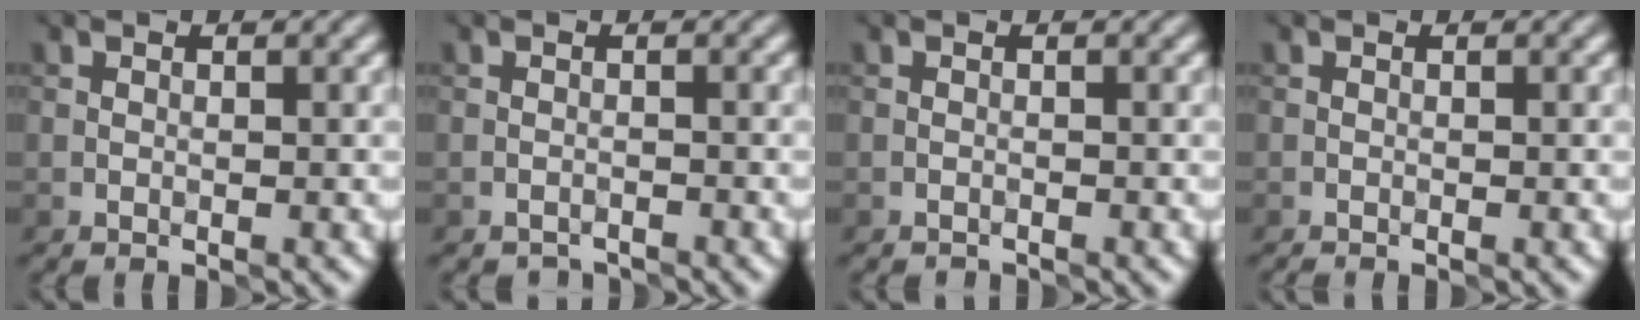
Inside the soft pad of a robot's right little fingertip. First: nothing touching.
{"total": 1.8, "force": [-1.8, 0.0, -0.3], "torque": [0.011, -0.007, -0.035]}
{"total": 0.9, "force": [-0.8, -0.2, -0.4], "torque": [0.009, -0.001, -0.017]}
{"total": 0.7, "force": [-0.6, -0.3, -0.3], "torque": [0.007, -0.002, -0.011]}